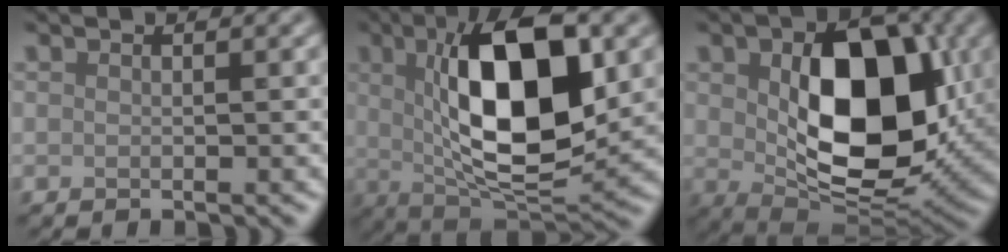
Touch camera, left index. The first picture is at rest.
{"total": 12.0, "force": [1.8, 4.6, 11.0], "torque": [-0.178, 0.005, 0.028]}
{"total": 11.6, "force": [0.9, 7.1, 9.1], "torque": [-0.140, -0.013, 0.028]}